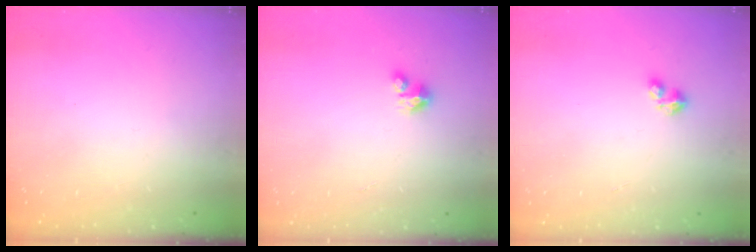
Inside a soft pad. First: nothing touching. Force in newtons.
{"total": 2.8, "press": 2.8, "slide": 0.2}
{"total": 1.9, "press": 1.9, "slide": 0.4}